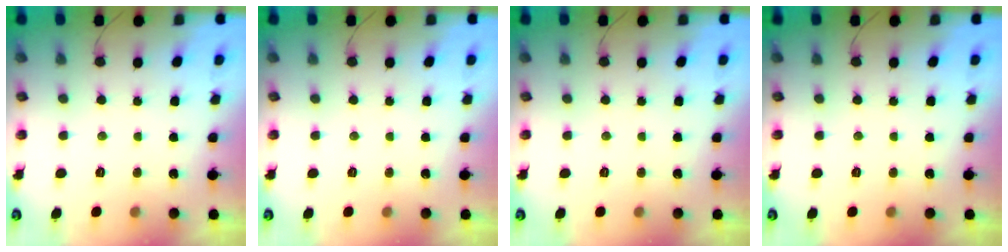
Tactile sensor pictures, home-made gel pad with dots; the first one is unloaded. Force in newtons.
{"total": 0.0}
{"total": 0.0}
{"total": 0.0}